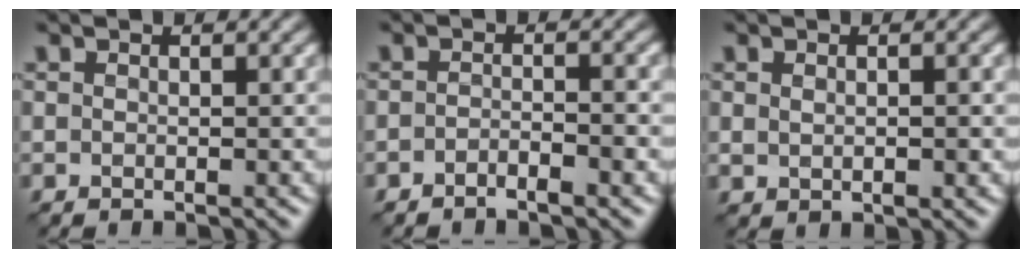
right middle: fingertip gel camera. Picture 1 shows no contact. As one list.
[{"total": 1.7, "force": [-1.2, 0.1, 1.2], "torque": [-0.019, 0.002, -0.025]}, {"total": 1.6, "force": [-0.1, 0.9, 1.3], "torque": [-0.021, -0.001, 0.009]}]